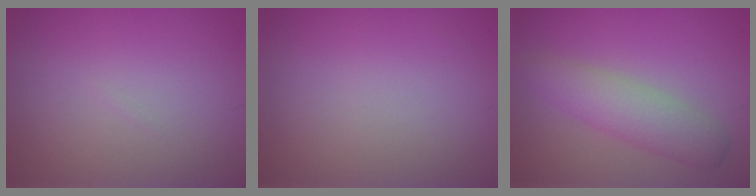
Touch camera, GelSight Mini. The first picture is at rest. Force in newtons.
{"total": 0.0}
{"total": 3.7, "press": 3.7, "slide": 0.1}